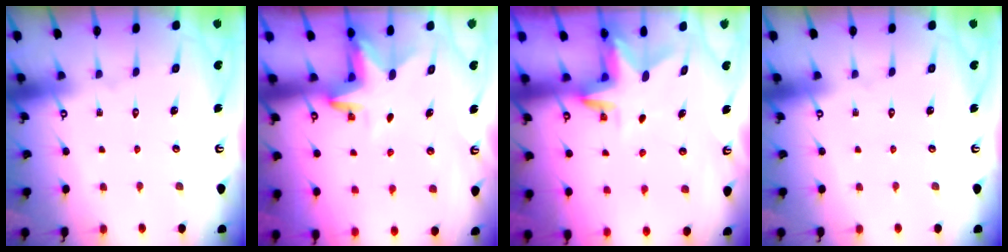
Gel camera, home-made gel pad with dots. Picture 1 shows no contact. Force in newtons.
{"total": 3.3, "press": 3.3, "slide": 0.2}
{"total": 3.1, "press": 3.0, "slide": 0.2}
{"total": 0.0}